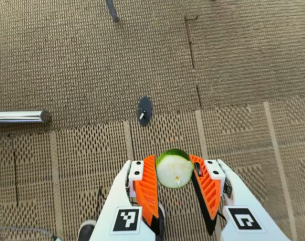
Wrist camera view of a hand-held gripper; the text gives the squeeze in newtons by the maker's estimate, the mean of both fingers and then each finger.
{"total": 8.9, "left": 8.5, "right": 9.3}